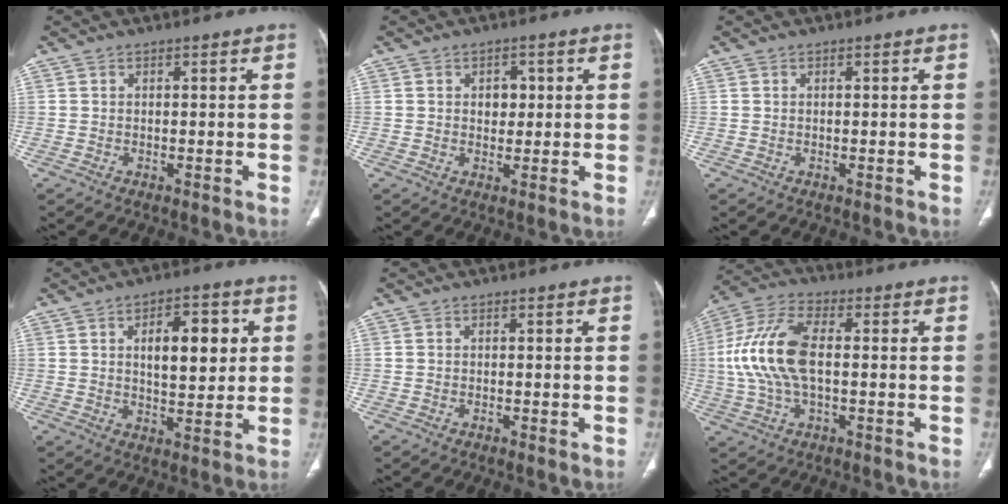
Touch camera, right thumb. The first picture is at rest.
{"total": 3.3, "force": [0.6, 2.5, 2.0], "torque": [-0.010, 0.001, 0.008]}
{"total": 0.0}
{"total": 10.3, "force": [2.5, 4.9, 8.7], "torque": [-0.098, -0.005, 0.038]}
{"total": 0.6, "force": [-0.3, 0.2, 0.4], "torque": [-0.012, -0.001, -0.005]}
{"total": 13.7, "force": [0.1, 6.6, 12.0], "torque": [-0.266, 0.025, -0.001]}